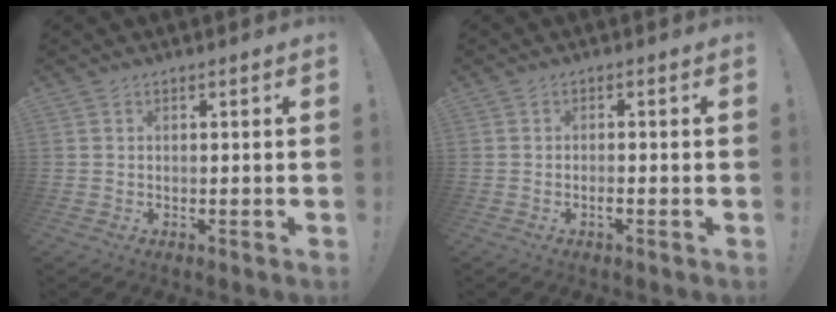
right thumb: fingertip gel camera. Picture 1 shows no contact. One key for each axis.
{"total": 1.6, "fx": -0.9, "fy": 0.1, "fz": 1.4, "tx": -0.032, "ty": -0.002, "tz": -0.014}